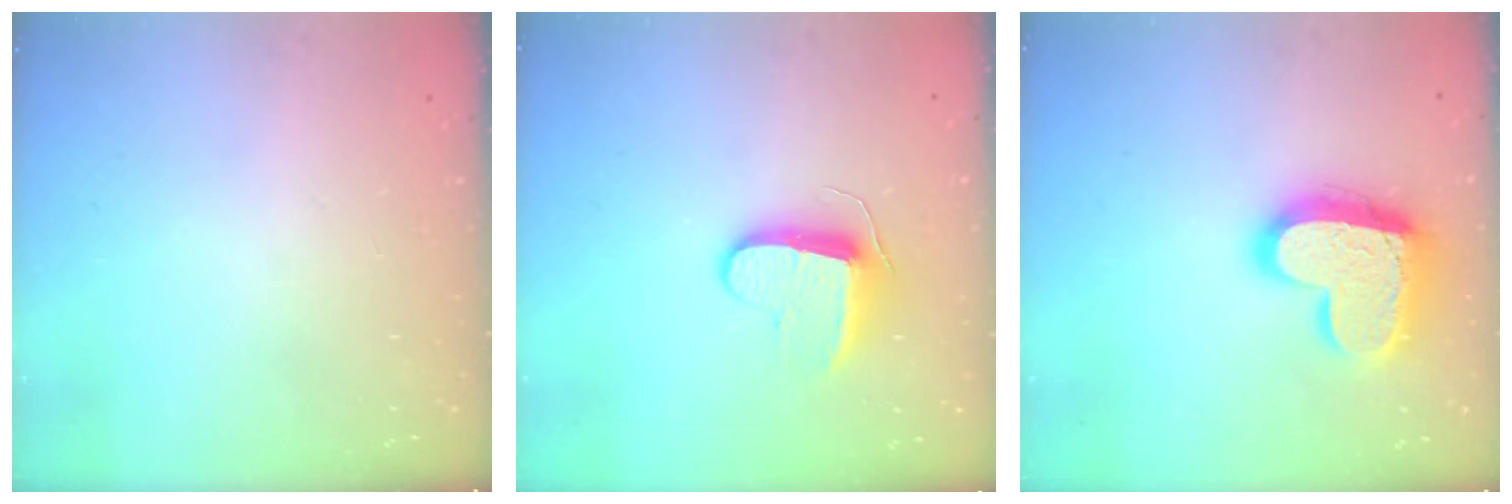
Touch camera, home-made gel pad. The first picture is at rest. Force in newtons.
{"total": 9.3, "press": 9.3, "slide": 0.0}
{"total": 18.4, "press": 18.3, "slide": 1.7}